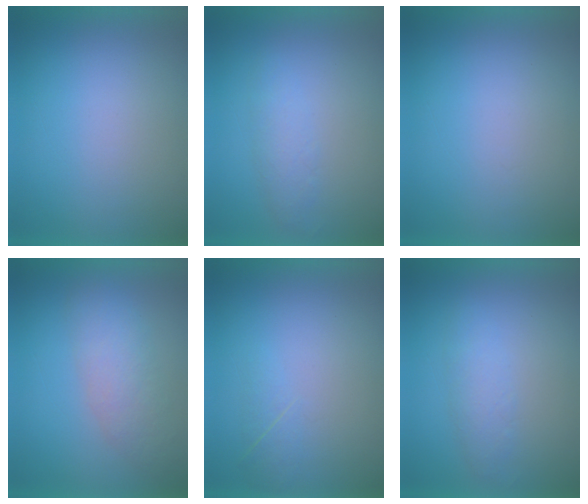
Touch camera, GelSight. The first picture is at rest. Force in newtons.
{"total": 2.5}
{"total": 0.0}
{"total": 3.7}
{"total": 1.9}
{"total": 2.5}